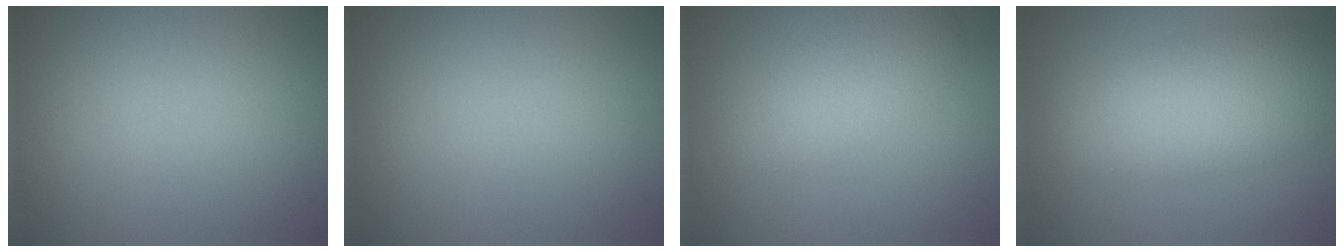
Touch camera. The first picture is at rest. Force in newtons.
{"total": 0.0}
{"total": 3.9, "press": 3.9, "slide": 0.1}
{"total": 7.7, "press": 7.7, "slide": 0.1}